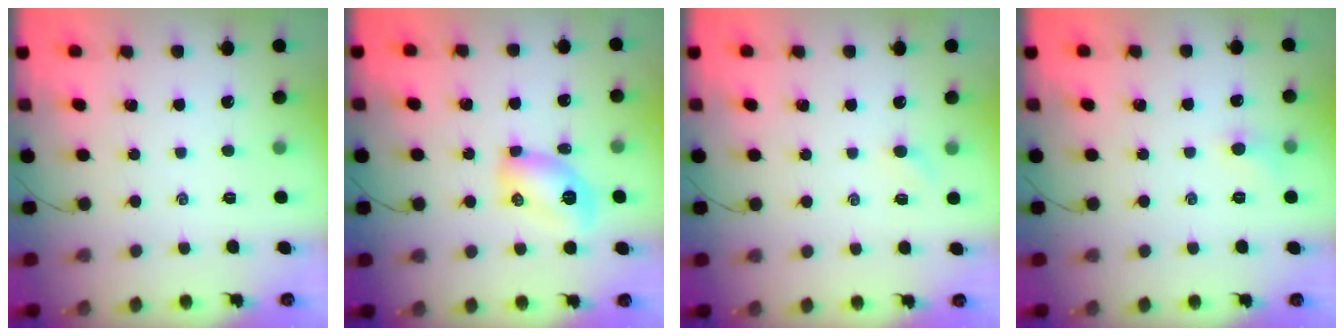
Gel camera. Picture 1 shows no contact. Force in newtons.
{"total": 7.8, "press": 7.7, "slide": 1.4}
{"total": 2.6, "press": 2.5, "slide": 0.8}
{"total": 5.2, "press": 5.0, "slide": 1.6}